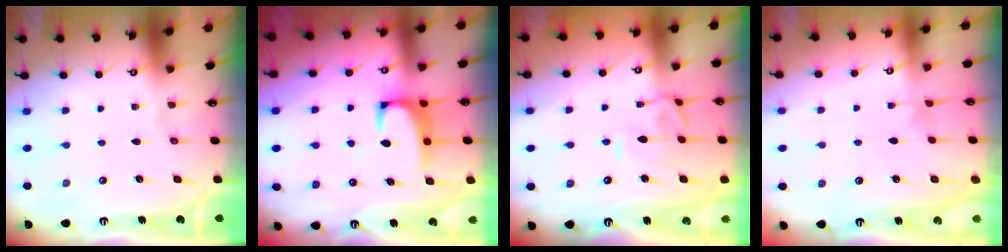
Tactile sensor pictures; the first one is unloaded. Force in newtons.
{"total": 2.1, "press": 1.9, "slide": 0.9}
{"total": 1.1, "press": 0.9, "slide": 0.6}
{"total": 3.6, "press": 3.5, "slide": 0.2}